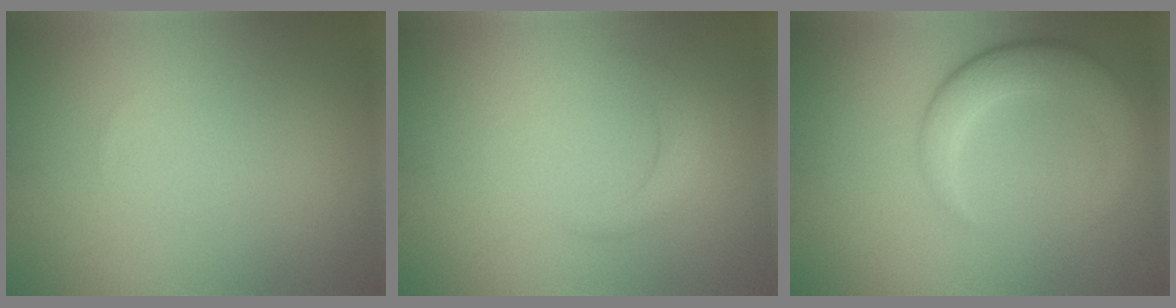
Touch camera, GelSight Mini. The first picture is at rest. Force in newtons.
{"total": 1.5, "press": 1.5, "slide": 0.1}
{"total": 4.8, "press": 4.8, "slide": 0.2}